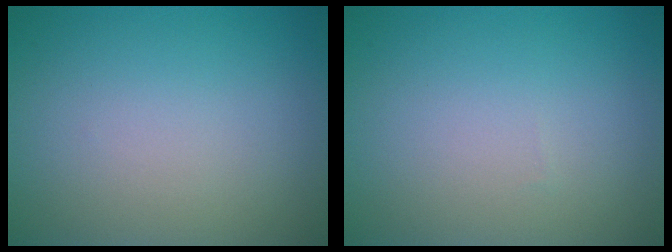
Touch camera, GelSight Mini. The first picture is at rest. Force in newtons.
{"total": 0.0}